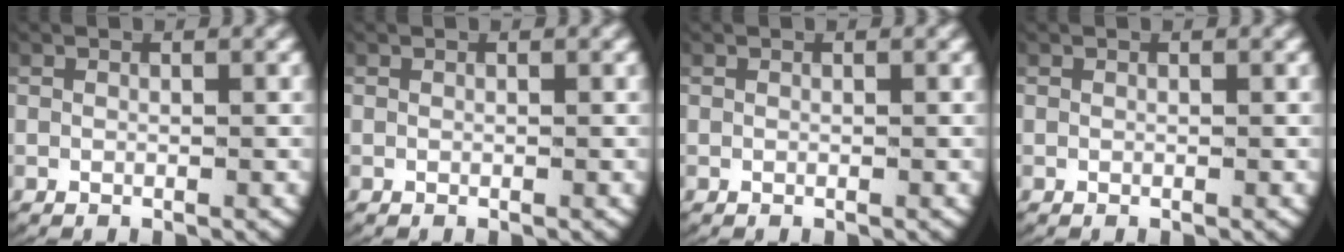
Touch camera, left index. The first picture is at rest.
{"total": 0.0}
{"total": 0.0}
{"total": 0.0}